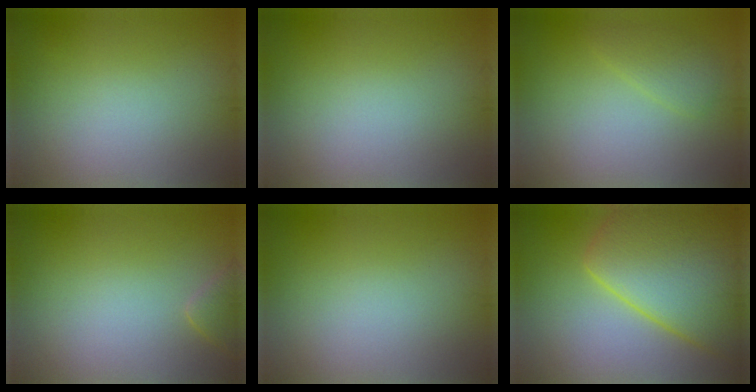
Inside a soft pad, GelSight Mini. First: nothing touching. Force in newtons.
{"total": 0.0}
{"total": 1.6, "press": 1.6, "slide": 0.2}
{"total": 1.4, "press": 1.4, "slide": 0.1}
{"total": 0.0}
{"total": 10.6, "press": 10.6, "slide": 0.4}